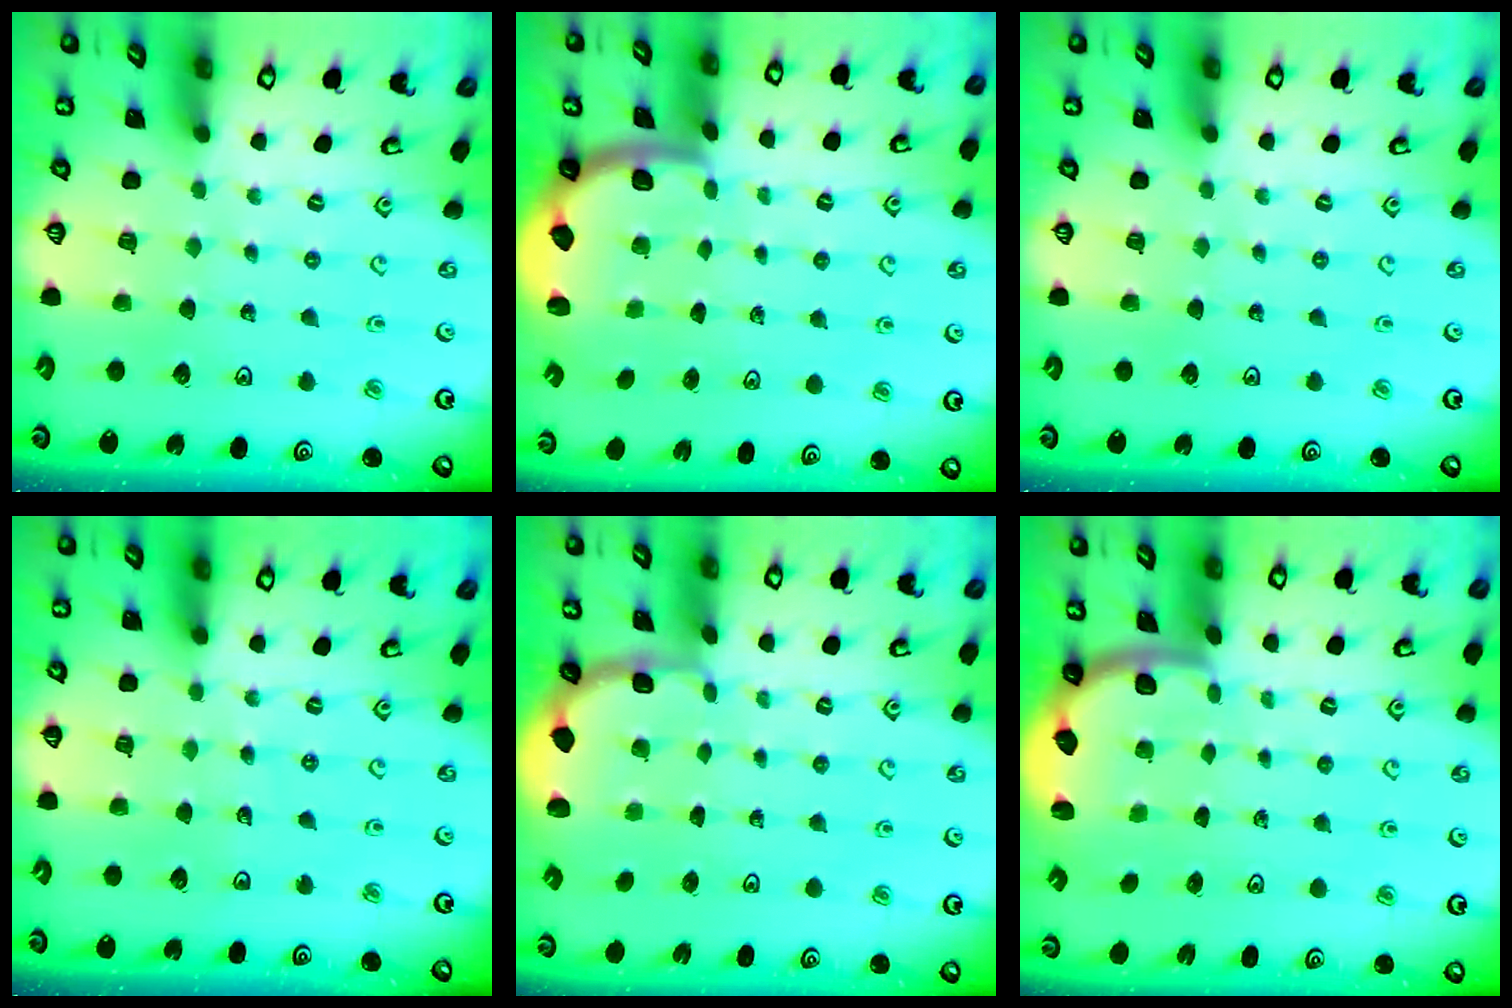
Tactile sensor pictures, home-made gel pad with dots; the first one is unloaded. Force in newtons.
{"total": 1.9, "press": 1.8, "slide": 0.5}
{"total": 0.0}
{"total": 3.5, "press": 2.9, "slide": 1.9}
{"total": 1.8, "press": 1.6, "slide": 0.7}
{"total": 2.1, "press": 2.0, "slide": 0.7}